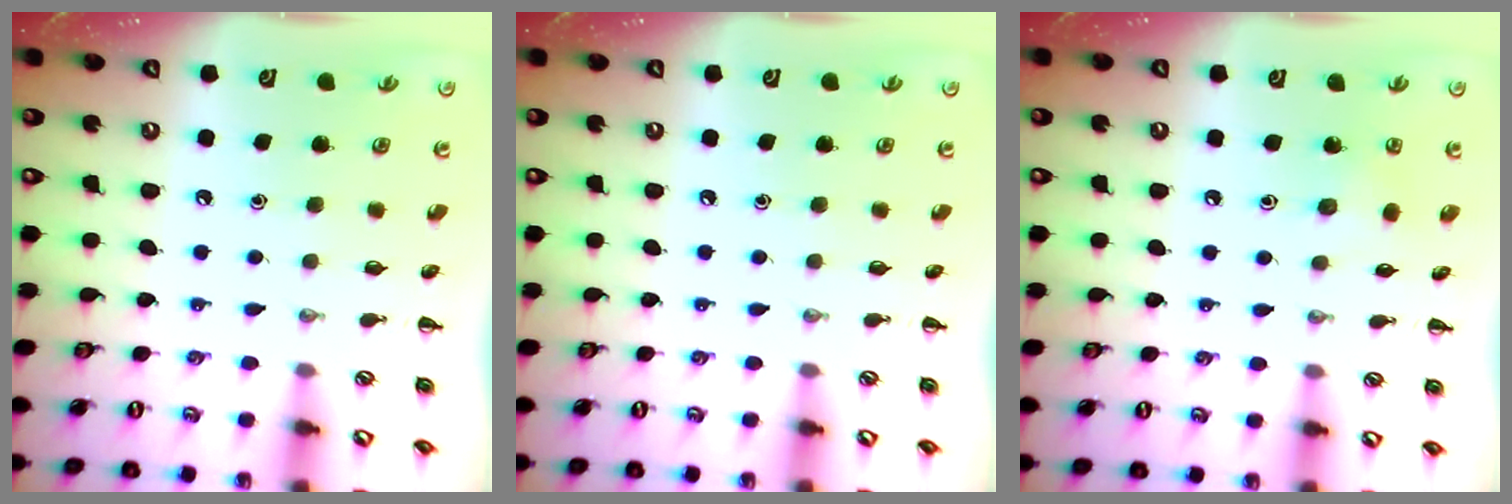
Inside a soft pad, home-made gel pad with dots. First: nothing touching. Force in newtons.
{"total": 0.0}
{"total": 5.8, "press": 5.7, "slide": 1.3}